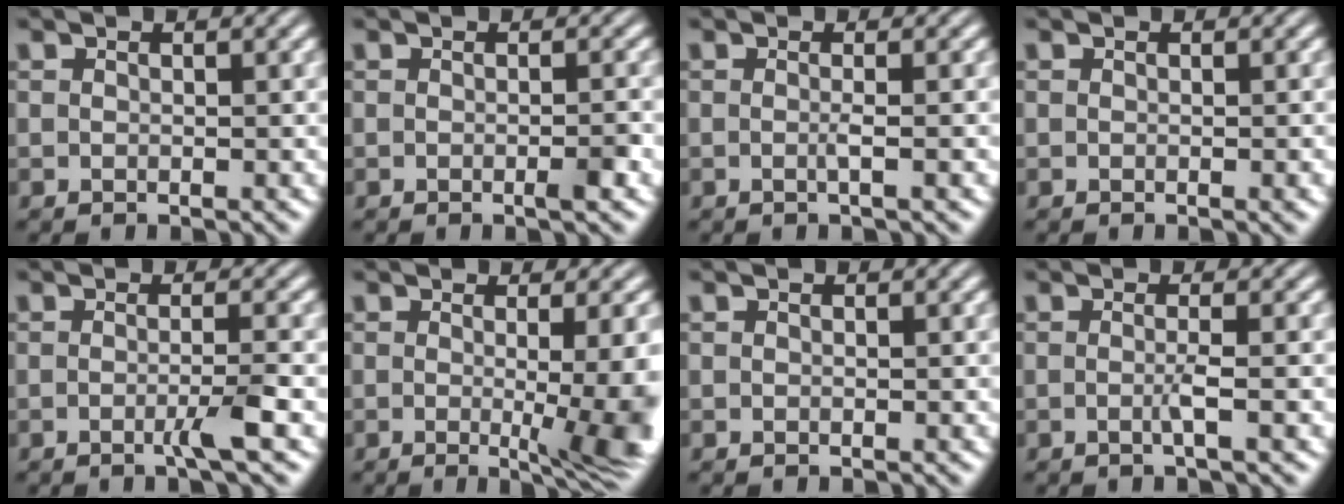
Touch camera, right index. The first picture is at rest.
{"total": 1.2, "force": [-0.5, -0.1, 1.0], "torque": [-0.014, 0.003, -0.011]}
{"total": 1.1, "force": [-0.4, -0.6, 0.7], "torque": [-0.015, -0.002, -0.007]}
{"total": 0.0}
{"total": 2.0, "force": [-1.0, -0.5, 1.8], "torque": [-0.025, 0.000, -0.020]}
{"total": 6.4, "force": [-1.4, 0.6, 6.2], "torque": [-0.075, -0.012, -0.021]}
{"total": 0.0}
{"total": 1.4, "force": [-0.6, -0.7, 1.0], "torque": [-0.018, -0.002, -0.010]}